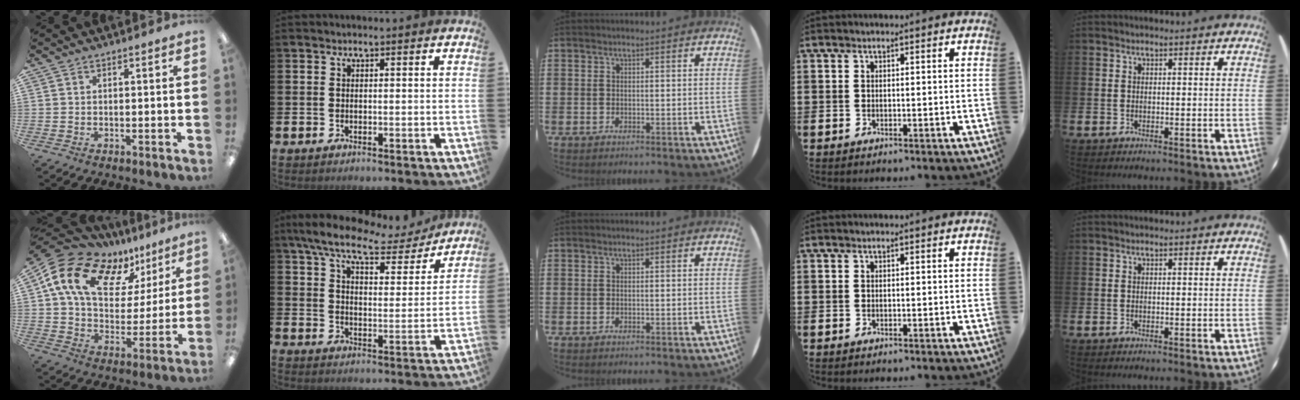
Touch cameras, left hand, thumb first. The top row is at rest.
{"thumb": {"total": 17.0, "force": [10.5, 9.9, 9.0], "torque": [-0.176, -0.050, 0.194]}, "index": {"total": 9.0, "force": [7.8, 2.0, 4.1], "torque": [-0.097, -0.047, 0.131]}}